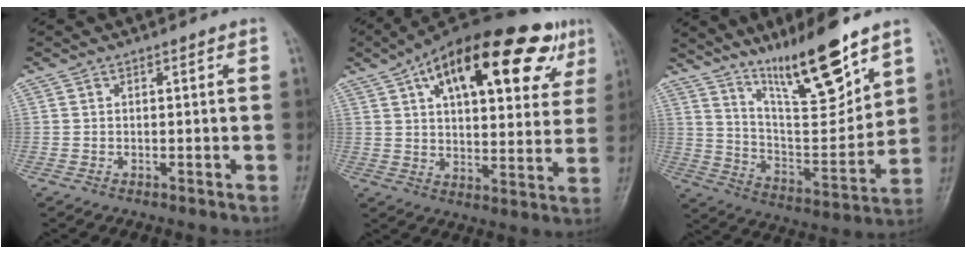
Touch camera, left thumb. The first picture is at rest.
{"total": 28.2, "force": [13.5, 12.2, 21.6], "torque": [-0.296, 0.010, 0.196]}
{"total": 17.0, "force": [12.2, 3.5, 11.4], "torque": [-0.158, -0.083, 0.222]}